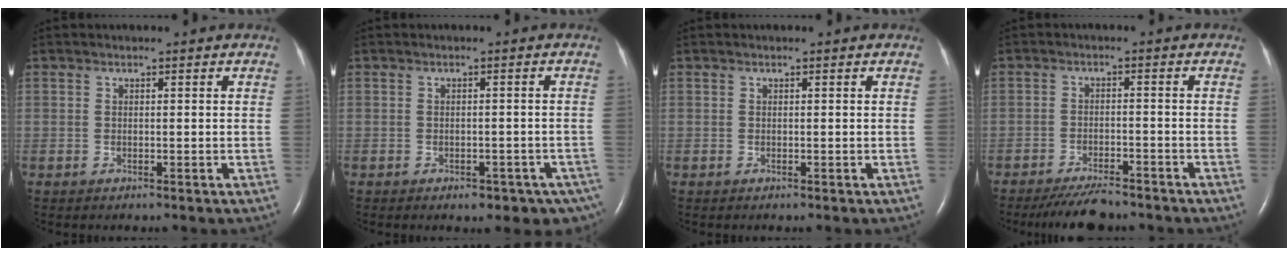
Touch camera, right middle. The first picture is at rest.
{"total": 7.0, "force": [-4.8, 3.8, 3.4], "torque": [-0.020, 0.008, -0.056]}
{"total": 0.0}
{"total": 6.4, "force": [-5.7, 1.3, 2.5], "torque": [-0.047, -0.016, -0.094]}